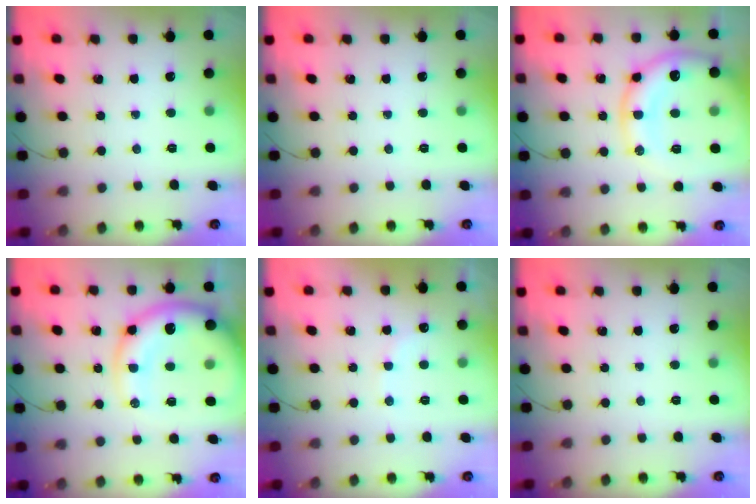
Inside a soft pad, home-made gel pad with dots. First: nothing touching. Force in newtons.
{"total": 0.0}
{"total": 15.1, "press": 14.9, "slide": 2.4}
{"total": 17.4, "press": 16.9, "slide": 4.4}
{"total": 7.2, "press": 7.1, "slide": 1.3}
{"total": 0.0}